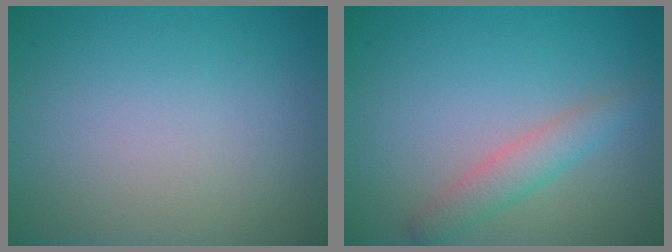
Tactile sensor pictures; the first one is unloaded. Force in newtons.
{"total": 2.4, "press": 2.4, "slide": 0.2}